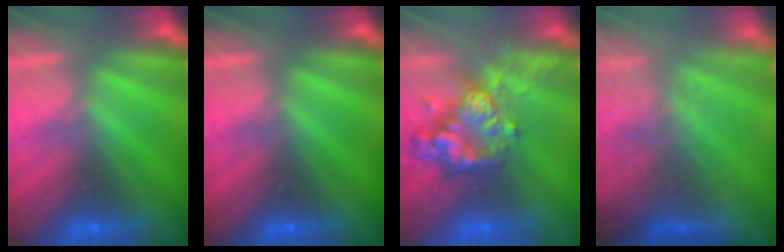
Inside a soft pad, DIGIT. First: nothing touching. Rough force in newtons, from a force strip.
{"total": 0.0}
{"total": 7.7}
{"total": 7.2}